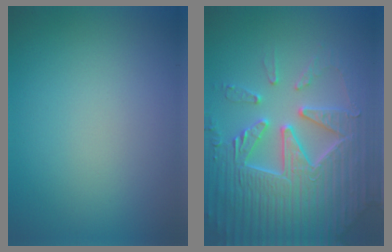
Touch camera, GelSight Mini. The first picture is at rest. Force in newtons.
{"total": 7.7, "press": 7.6, "slide": 1.5}